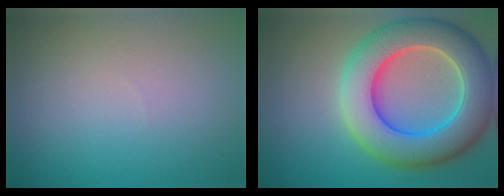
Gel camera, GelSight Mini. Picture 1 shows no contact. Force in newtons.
{"total": 10.8, "press": 10.8, "slide": 0.8}